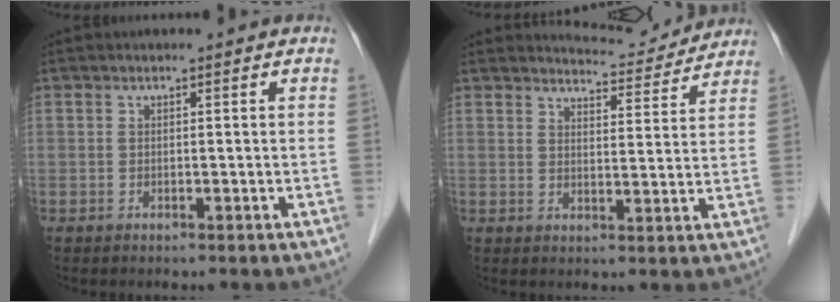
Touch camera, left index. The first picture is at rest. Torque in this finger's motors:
{"motor_torque": [0.36, -1.03, 0.20, 0.03]}